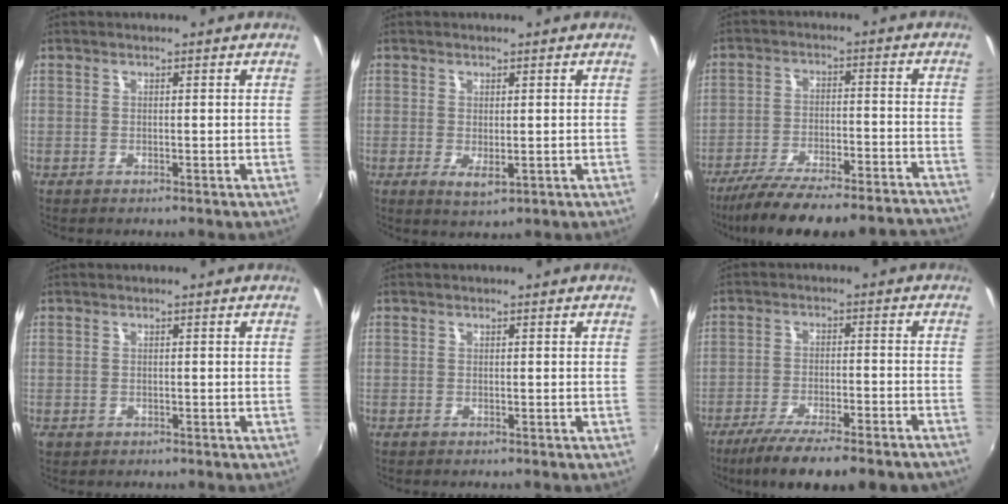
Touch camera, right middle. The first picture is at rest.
{"total": 2.7, "force": [-0.2, 1.1, 2.4], "torque": [-0.040, -0.009, 0.001]}
{"total": 23.2, "force": [-20.9, 2.8, 9.6], "torque": [-0.166, -0.029, -0.289]}
{"total": 1.0, "force": [-0.4, 0.8, 0.3], "torque": [-0.005, -0.004, -0.006]}
{"total": 0.0}
{"total": 15.0, "force": [-11.9, 2.1, 8.9], "torque": [-0.169, -0.046, -0.179]}